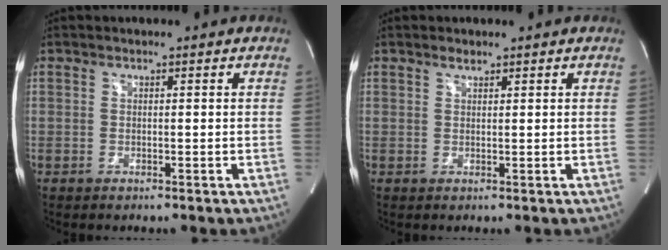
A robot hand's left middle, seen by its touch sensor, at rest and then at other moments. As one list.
[{"total": 1.0, "force": [0.9, 0.4, 0.4], "torque": [-0.010, 0.001, 0.016]}]